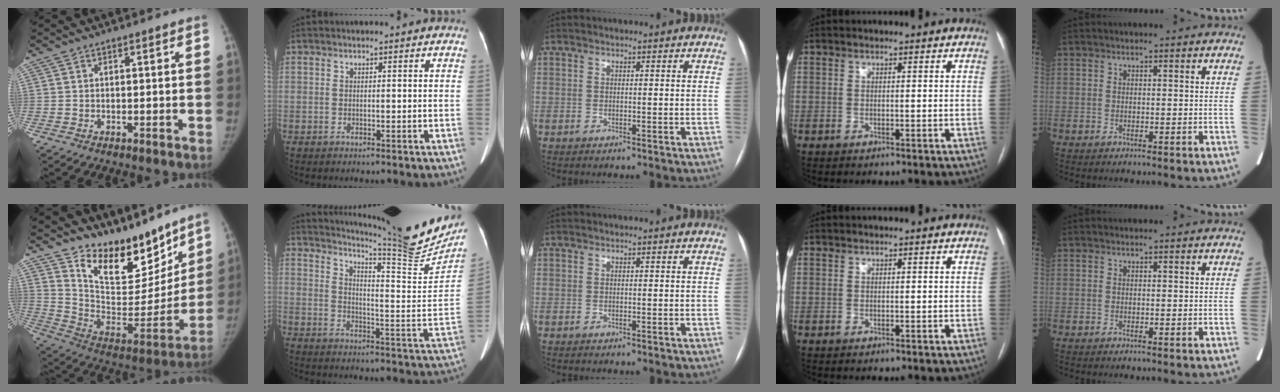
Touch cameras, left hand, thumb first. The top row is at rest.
{"thumb": {"total": 19.7, "force": [15.4, 8.4, 9.0], "torque": [-0.079, -0.110, 0.260]}, "index": {"total": 19.7, "force": [17.9, 0.2, 8.3], "torque": [-0.133, -0.076, 0.234]}}